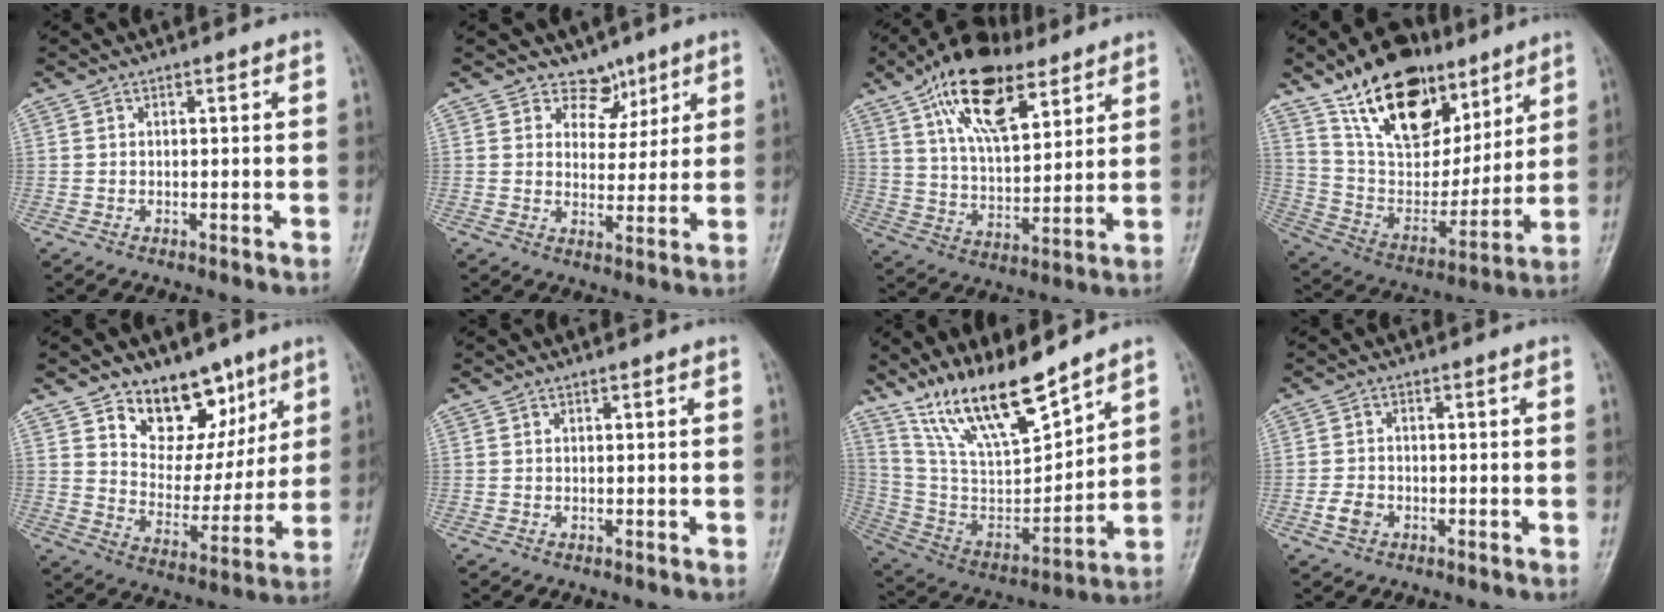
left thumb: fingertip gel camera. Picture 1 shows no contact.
{"total": 5.5, "force": [3.9, 3.9, 0.6], "torque": [0.025, -0.024, 0.061]}
{"total": 18.5, "force": [10.2, 8.7, 12.8], "torque": [-0.188, -0.031, 0.179]}
{"total": 22.9, "force": [13.6, 12.9, 13.1], "torque": [-0.172, -0.047, 0.246]}
{"total": 14.9, "force": [9.0, 9.7, 6.7], "torque": [-0.047, -0.049, 0.153]}
{"total": 0.0}
{"total": 17.5, "force": [13.9, 4.1, 9.9], "torque": [-0.150, -0.076, 0.272]}
{"total": 3.1, "force": [-1.2, 2.3, 1.6], "torque": [-0.026, 0.006, -0.023]}